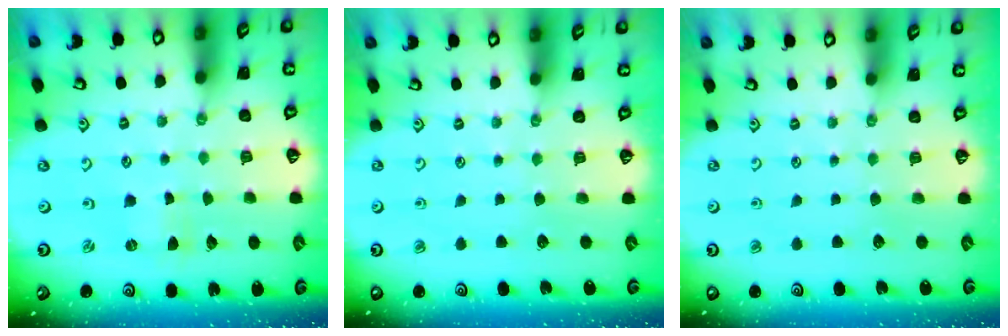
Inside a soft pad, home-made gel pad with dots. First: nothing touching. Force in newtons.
{"total": 0.0}
{"total": 0.0}